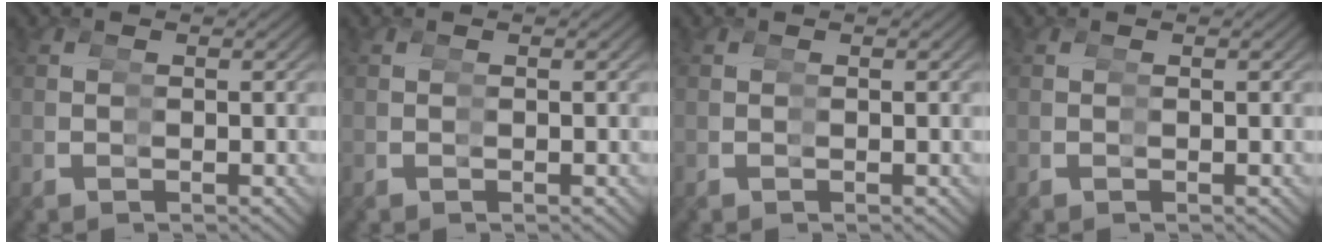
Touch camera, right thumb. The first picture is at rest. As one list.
[{"total": 0.0}, {"total": 0.0}, {"total": 0.0}]